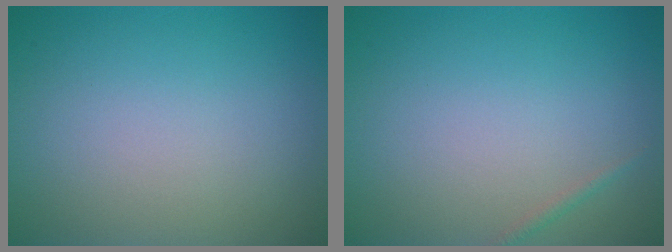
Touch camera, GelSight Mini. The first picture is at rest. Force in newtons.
{"total": 0.6, "press": 0.6, "slide": 0.0}